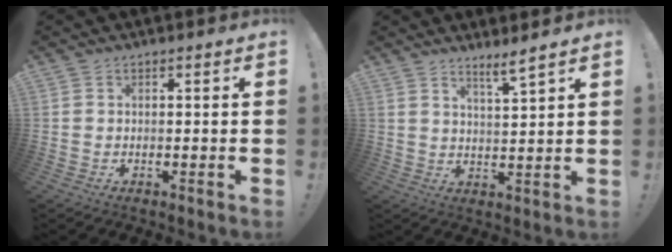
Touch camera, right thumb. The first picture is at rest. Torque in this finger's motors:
{"motor_torque": [-0.26, 0.30, -0.19, 0.24, 0.12]}